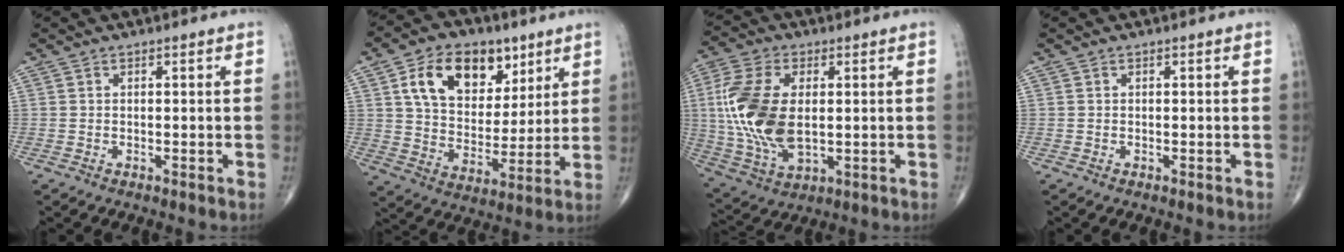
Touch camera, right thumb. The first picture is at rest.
{"total": 16.8, "force": [7.5, 11.2, 10.1], "torque": [-0.130, -0.023, 0.135]}
{"total": 17.2, "force": [1.1, 9.5, 14.3], "torque": [-0.317, -0.011, 0.026]}
{"total": 0.0}